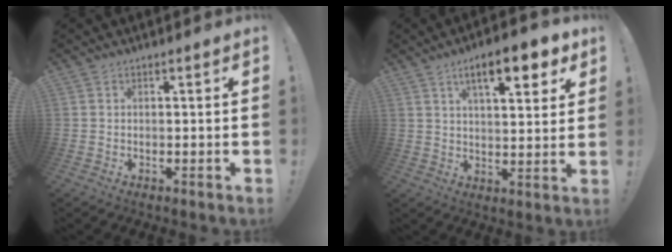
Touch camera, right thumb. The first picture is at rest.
{"total": 12.2, "force": [6.4, 3.7, 9.8], "torque": [-0.141, -0.022, 0.098]}